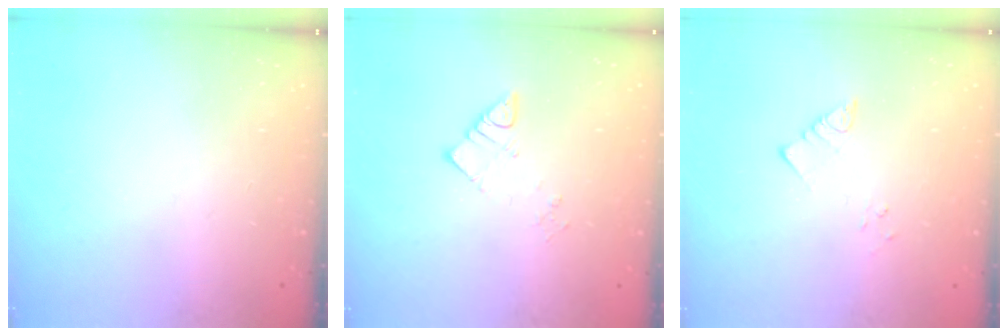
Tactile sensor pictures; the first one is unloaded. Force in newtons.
{"total": 5.1, "press": 5.1, "slide": 0.4}
{"total": 2.9, "press": 2.9, "slide": 0.4}